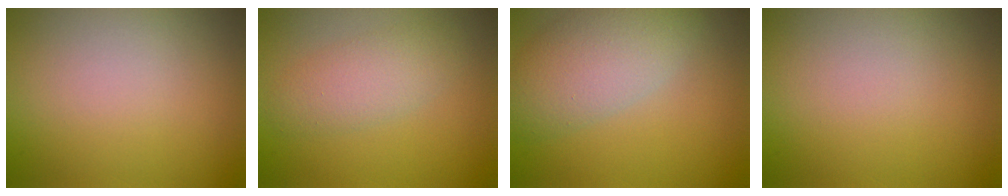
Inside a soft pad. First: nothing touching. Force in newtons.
{"total": 2.8, "press": 2.8, "slide": 0.0}
{"total": 5.6, "press": 5.6, "slide": 0.3}
{"total": 0.0}